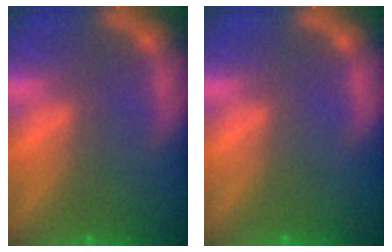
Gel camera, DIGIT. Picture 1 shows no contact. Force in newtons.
{"total": 0.0}